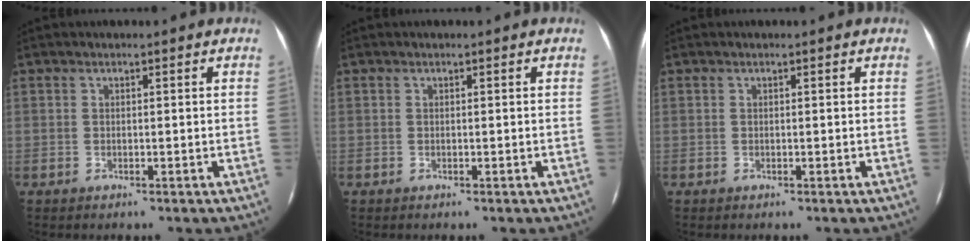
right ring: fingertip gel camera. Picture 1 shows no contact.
{"total": 0.0}
{"total": 0.0}